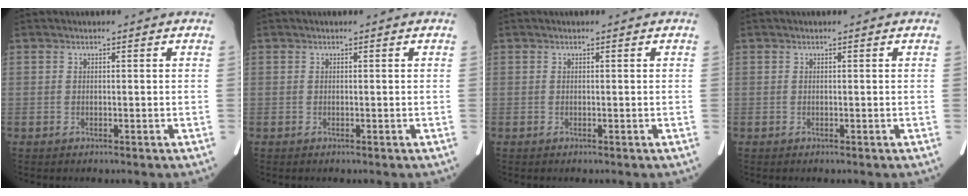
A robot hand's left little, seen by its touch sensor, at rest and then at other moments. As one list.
[{"total": 0.0}, {"total": 0.0}, {"total": 0.0}]